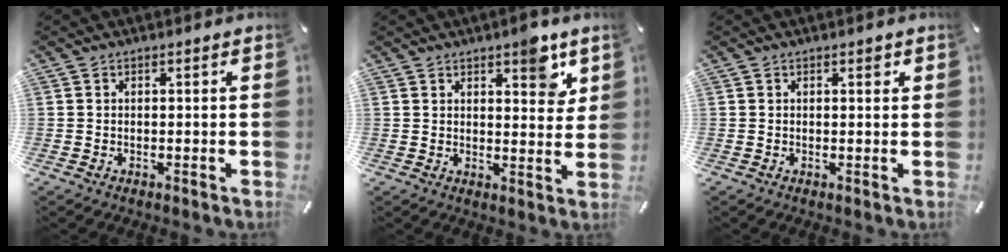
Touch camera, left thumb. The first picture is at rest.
{"total": 7.1, "force": [4.6, 3.4, 4.1], "torque": [-0.029, -0.031, 0.072]}
{"total": 1.0, "force": [0.5, 0.6, 0.7], "torque": [-0.005, 0.001, 0.006]}